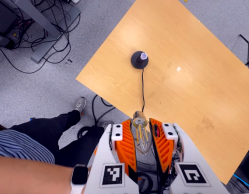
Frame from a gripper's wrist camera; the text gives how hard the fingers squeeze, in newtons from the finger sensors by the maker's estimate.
{"total": 21.8, "left": 24.7, "right": 18.9}